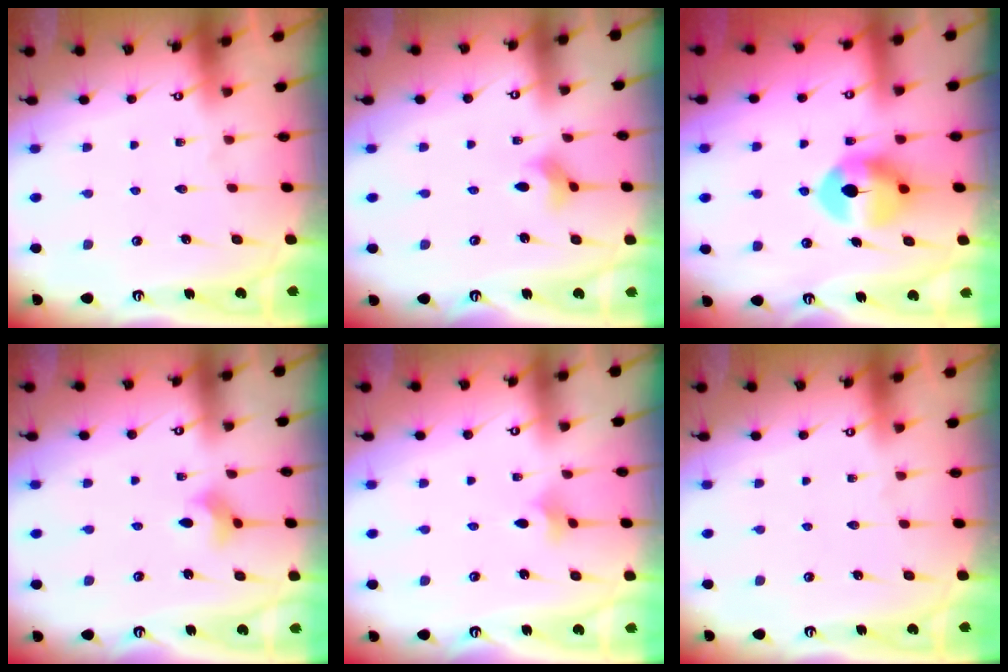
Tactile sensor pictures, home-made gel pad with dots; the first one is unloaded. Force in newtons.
{"total": 3.2, "press": 3.2, "slide": 0.3}
{"total": 8.2, "press": 8.1, "slide": 1.3}
{"total": 4.7, "press": 4.6, "slide": 0.7}
{"total": 2.3, "press": 2.2, "slide": 0.5}
{"total": 0.0}